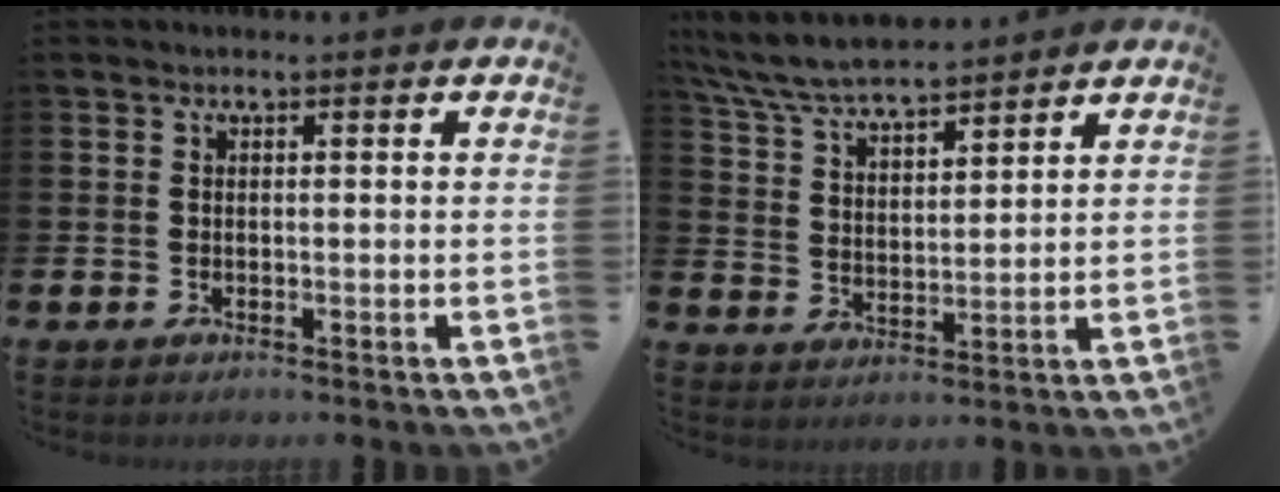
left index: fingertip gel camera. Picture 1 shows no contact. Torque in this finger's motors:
{"motor_torque": [0.14, -0.66, 0.94, 0.21]}